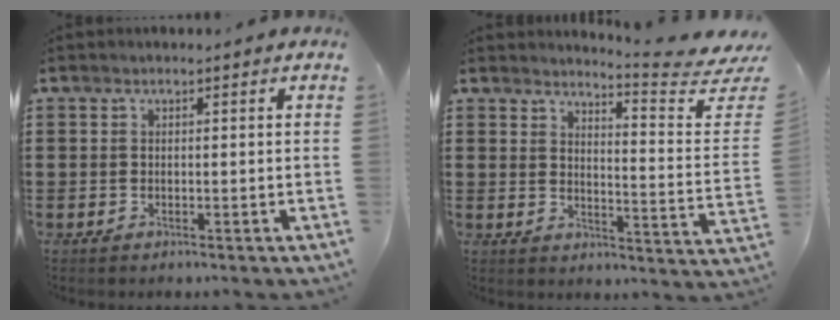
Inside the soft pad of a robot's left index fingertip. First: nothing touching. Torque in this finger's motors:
{"motor_torque": [1.07, -1.06, -0.15, -0.01]}